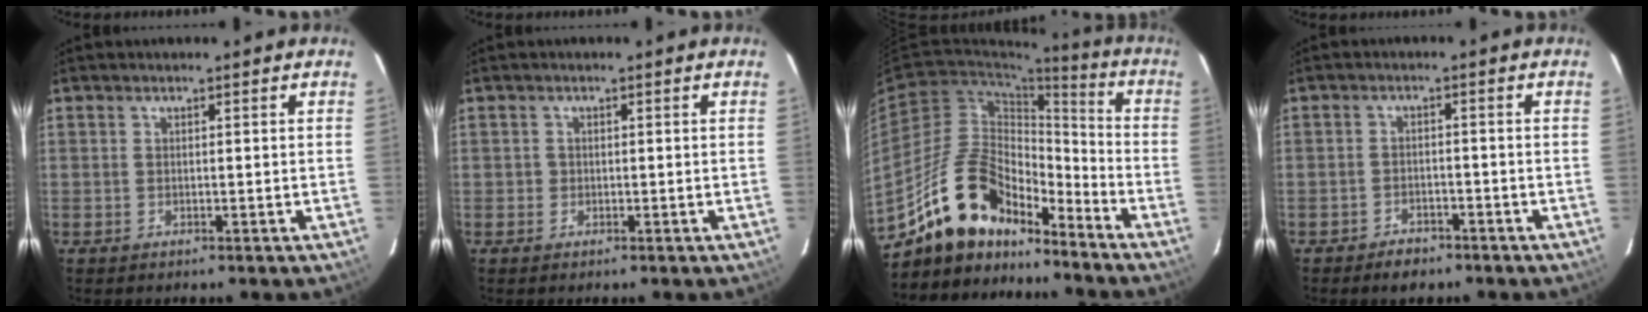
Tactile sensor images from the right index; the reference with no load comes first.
{"total": 0.9, "force": [-0.2, 0.9, 0.0], "torque": [0.002, 0.001, -0.004]}
{"total": 16.6, "force": [-13.2, 7.2, 7.0], "torque": [-0.136, 0.024, -0.227]}
{"total": 4.2, "force": [-3.4, 2.2, 1.3], "torque": [-0.038, 0.006, -0.051]}